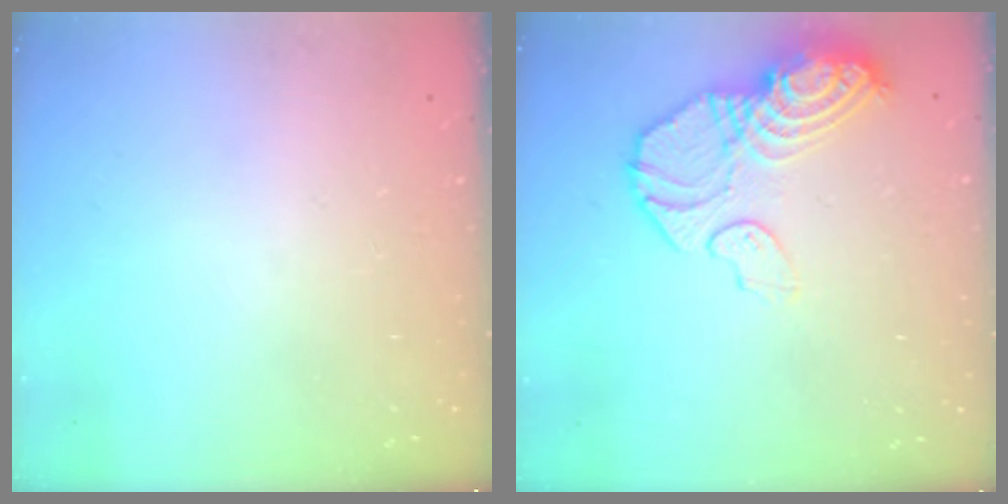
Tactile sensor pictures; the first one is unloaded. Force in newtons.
{"total": 13.2, "press": 13.1, "slide": 1.4}